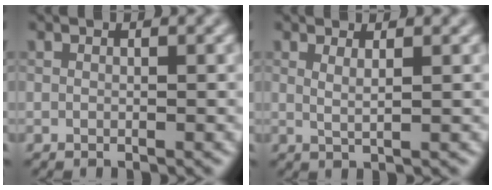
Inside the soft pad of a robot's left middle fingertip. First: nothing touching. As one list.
[{"total": 1.1, "force": [0.5, 0.3, 0.9], "torque": [-0.012, -0.001, 0.005]}]